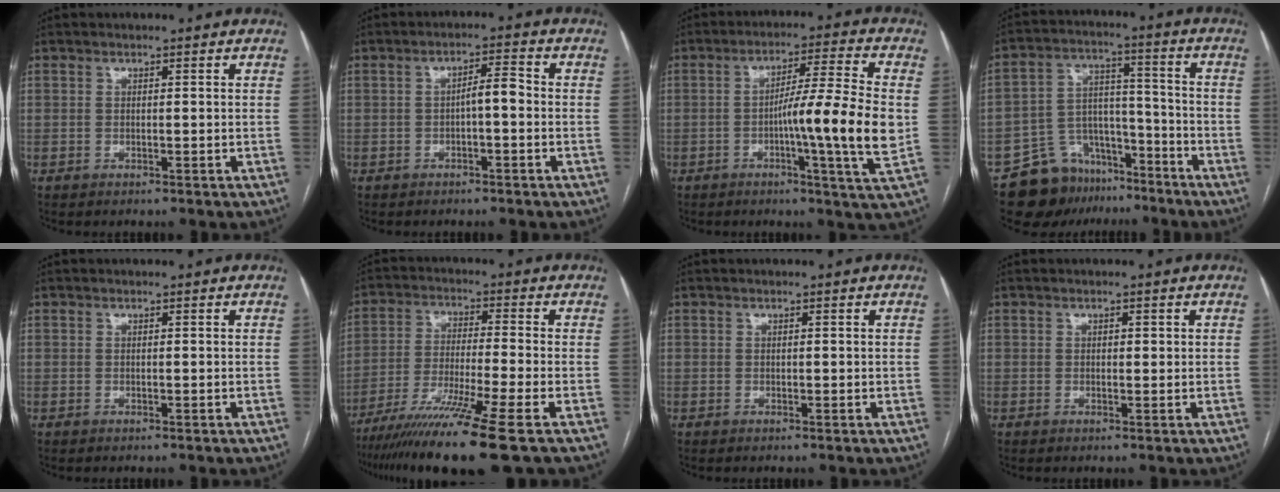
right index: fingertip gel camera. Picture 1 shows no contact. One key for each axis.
{"total": 3.5, "fx": -0.6, "fy": 0.8, "fz": 3.3, "tx": -0.051, "ty": 0.013, "tz": -0.008}
{"total": 12.6, "fx": -1.7, "fy": -1.1, "fz": 12.5, "tx": -0.200, "ty": -0.006, "tz": -0.035}
{"total": 11.7, "fx": -9.0, "fy": 7.1, "fz": 2.6, "tx": -0.042, "ty": 0.055, "tz": -0.146}
{"total": 0.0}
{"total": 14.0, "fx": -9.8, "fy": -2.0, "fz": 9.8, "tx": -0.187, "ty": -0.044, "tz": -0.170}
{"total": 0.0}
{"total": 1.0, "fx": 0.3, "fy": 0.5, "fz": 0.8, "tx": -0.010, "ty": 0.000, "tz": 0.003}